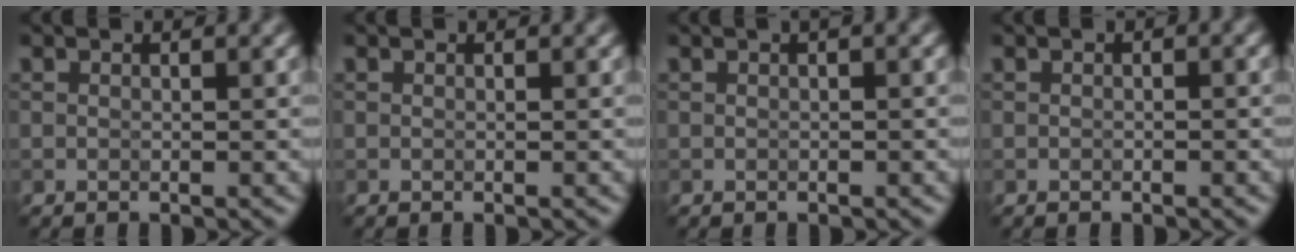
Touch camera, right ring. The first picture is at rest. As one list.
[{"total": 0.0}, {"total": 0.8, "force": [0.2, 0.1, 0.8], "torque": [-0.012, 0.005, 0.004]}, {"total": 0.6, "force": [-0.1, 0.3, 0.5], "torque": [-0.004, 0.000, -0.002]}]